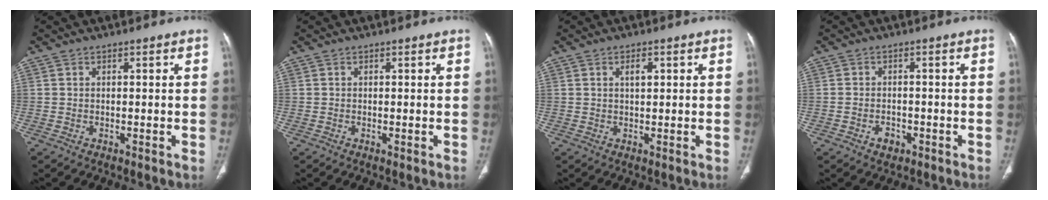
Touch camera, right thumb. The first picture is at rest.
{"total": 0.0}
{"total": 2.5, "force": [0.9, 1.2, 2.0], "torque": [-0.031, -0.002, 0.017]}
{"total": 2.6, "force": [-1.3, 1.8, 1.3], "torque": [-0.016, 0.008, -0.016]}